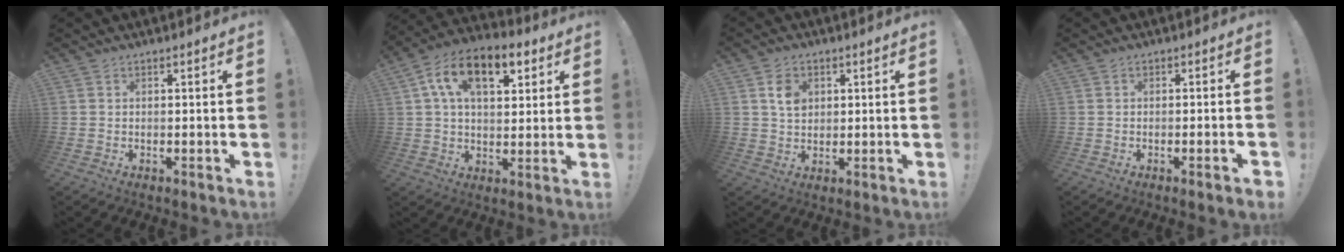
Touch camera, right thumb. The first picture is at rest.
{"total": 15.5, "force": [6.5, 8.5, 11.3], "torque": [-0.182, -0.008, 0.112]}
{"total": 6.3, "force": [2.1, 5.1, 3.2], "torque": [-0.044, 0.002, 0.038]}
{"total": 2.4, "force": [-1.1, -0.3, 2.1], "torque": [-0.036, -0.004, -0.018]}